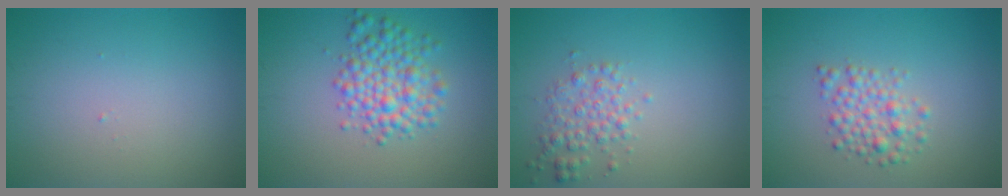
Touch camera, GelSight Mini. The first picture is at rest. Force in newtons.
{"total": 4.5, "press": 4.5, "slide": 0.1}
{"total": 2.4, "press": 2.4, "slide": 0.0}
{"total": 2.7, "press": 2.7, "slide": 0.1}